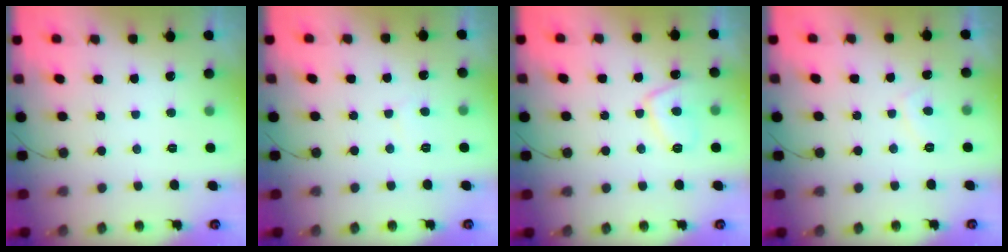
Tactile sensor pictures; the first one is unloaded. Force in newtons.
{"total": 2.6, "press": 2.6, "slide": 0.2}
{"total": 8.1, "press": 8.0, "slide": 1.1}
{"total": 2.9, "press": 2.8, "slide": 0.7}